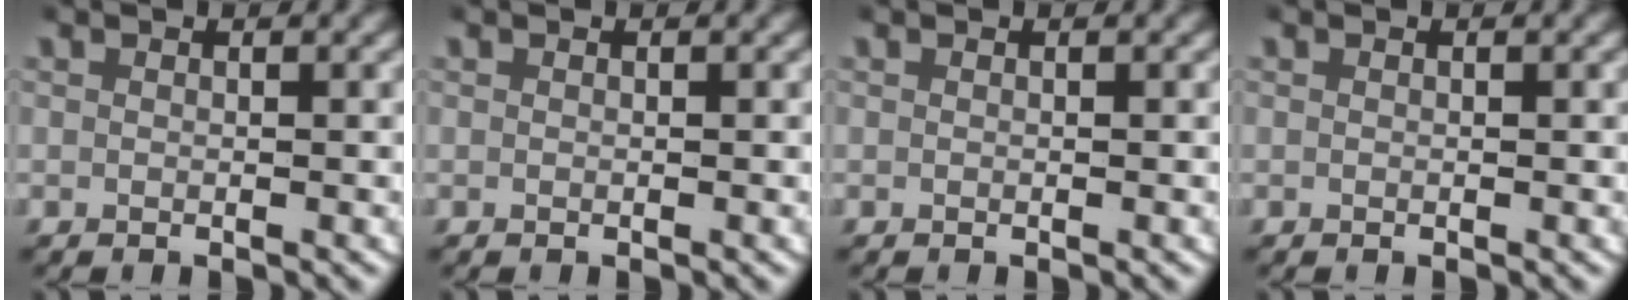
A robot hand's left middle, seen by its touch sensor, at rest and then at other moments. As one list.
[{"total": 0.0}, {"total": 0.0}, {"total": 0.0}]